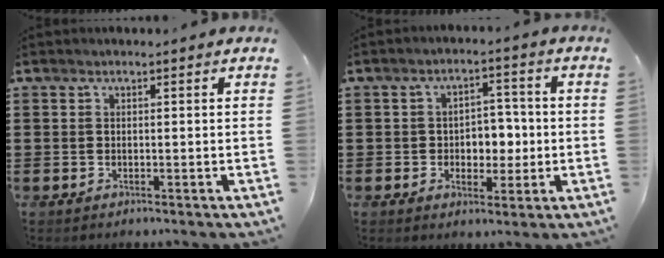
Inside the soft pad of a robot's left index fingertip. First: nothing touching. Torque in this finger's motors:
{"motor_torque": [0.26, -0.04, 0.28, 0.08]}